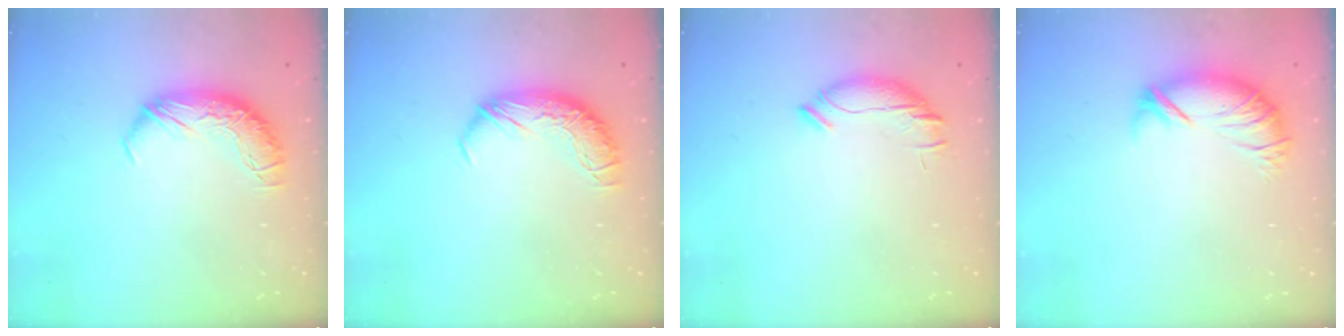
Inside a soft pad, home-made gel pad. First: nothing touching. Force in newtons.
{"total": 0.0}
{"total": 5.1, "press": 5.0, "slide": 0.5}
{"total": 2.6, "press": 1.5, "slide": 2.1}